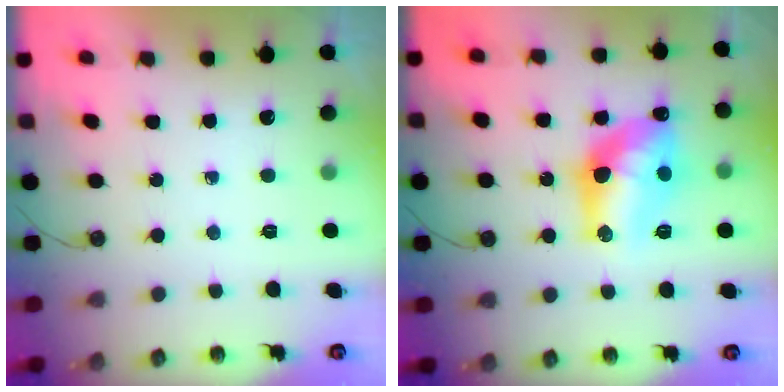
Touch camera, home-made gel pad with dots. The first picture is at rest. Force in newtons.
{"total": 14.5, "press": 14.5, "slide": 0.9}